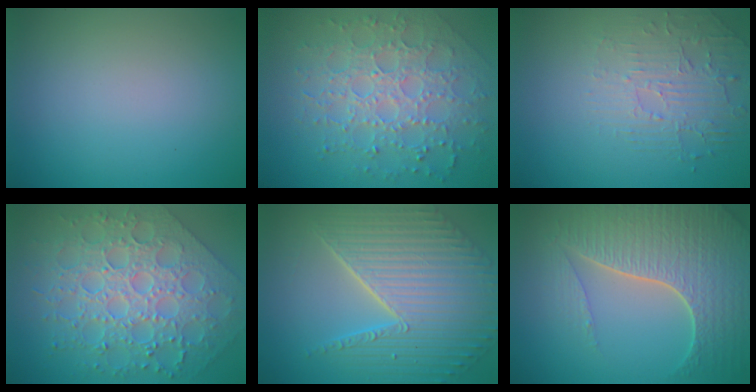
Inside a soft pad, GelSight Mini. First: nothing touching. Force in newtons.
{"total": 7.2, "press": 5.1, "slide": 5.1}
{"total": 2.2, "press": 1.7, "slide": 1.5}
{"total": 7.2, "press": 6.0, "slide": 3.9}
{"total": 8.1, "press": 6.1, "slide": 5.3}
{"total": 7.6, "press": 5.6, "slide": 5.1}